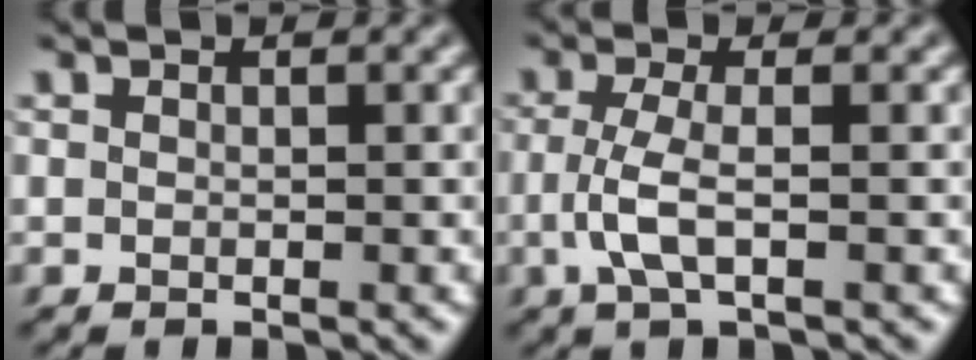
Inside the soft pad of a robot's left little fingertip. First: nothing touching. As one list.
[{"total": 3.0, "force": [-0.8, 0.7, 2.8], "torque": [-0.069, 0.001, -0.018]}]